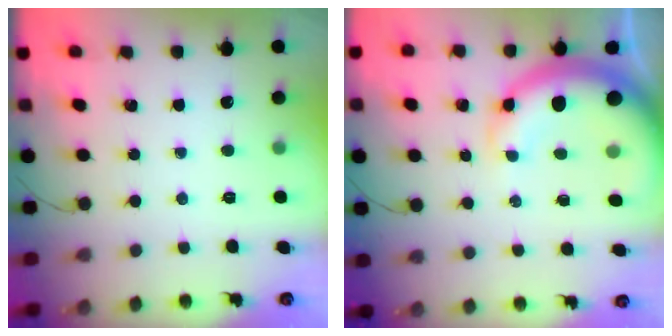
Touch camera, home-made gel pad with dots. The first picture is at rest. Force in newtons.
{"total": 10.9, "press": 10.7, "slide": 2.2}